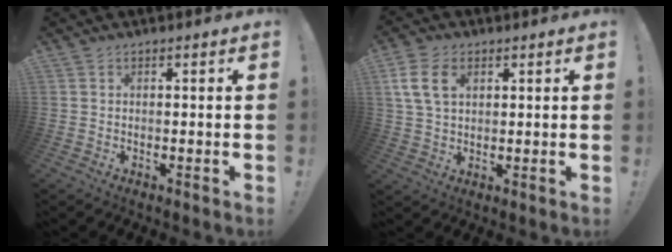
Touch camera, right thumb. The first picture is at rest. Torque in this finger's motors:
{"motor_torque": [0.06, 0.19, -0.25, 0.00, 0.12]}